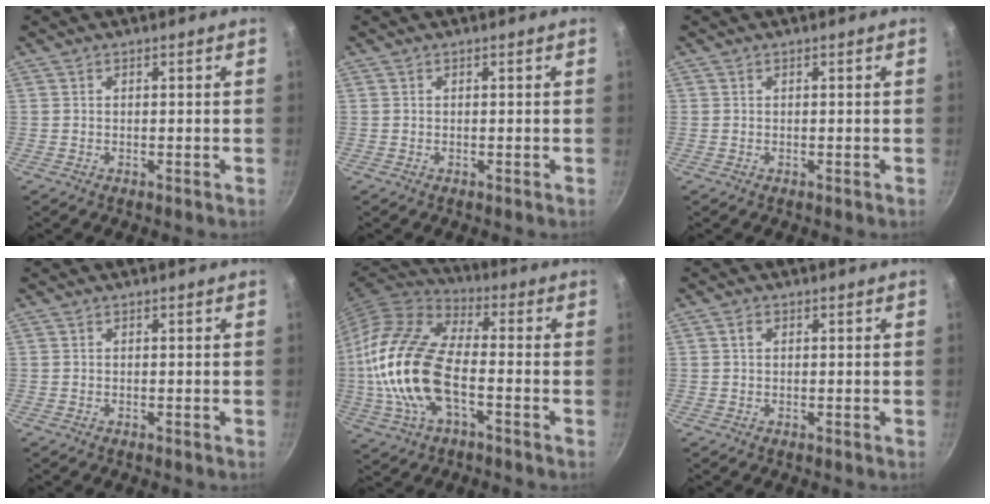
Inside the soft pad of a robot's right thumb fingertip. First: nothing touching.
{"total": 0.0}
{"total": 0.0}
{"total": 0.0}
{"total": 19.2, "force": [-3.3, 9.6, 16.2], "torque": [-0.319, 0.027, -0.075]}
{"total": 1.4, "force": [0.4, 1.0, 0.8], "torque": [-0.012, 0.004, 0.005]}